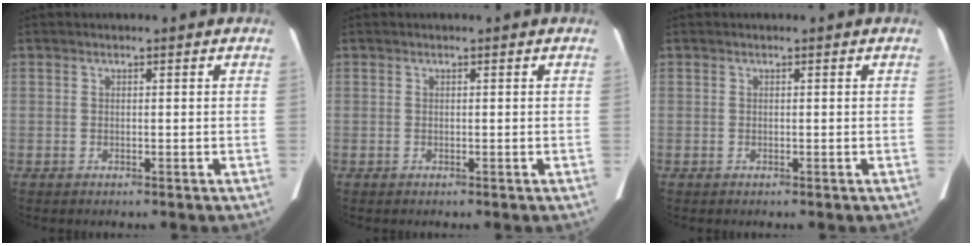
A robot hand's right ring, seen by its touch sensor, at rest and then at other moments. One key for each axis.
{"total": 0.0}
{"total": 0.0}